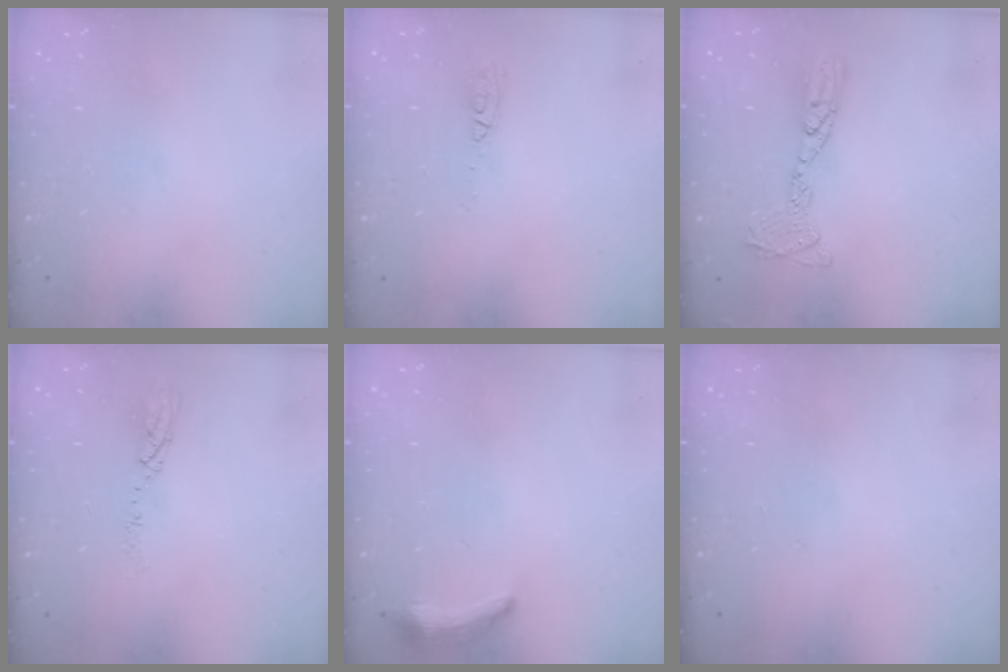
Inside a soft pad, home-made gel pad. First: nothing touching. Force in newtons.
{"total": 5.4, "press": 4.1, "slide": 3.5}
{"total": 11.6, "press": 11.5, "slide": 1.2}
{"total": 3.8, "press": 3.8, "slide": 0.1}
{"total": 7.2, "press": 6.9, "slide": 2.1}
{"total": 0.0}